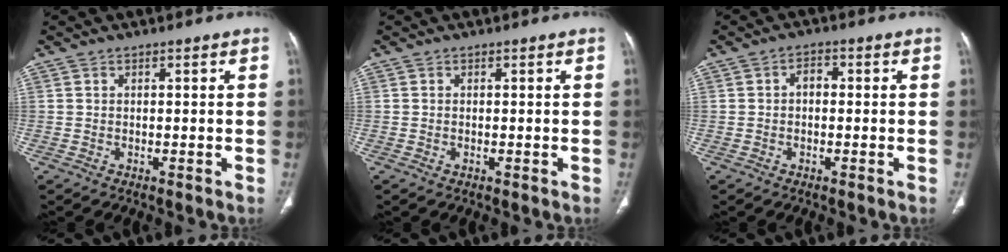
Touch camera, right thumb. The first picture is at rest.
{"total": 0.0}
{"total": 2.5, "force": [-0.1, 1.7, 1.8], "torque": [-0.021, 0.011, -0.007]}